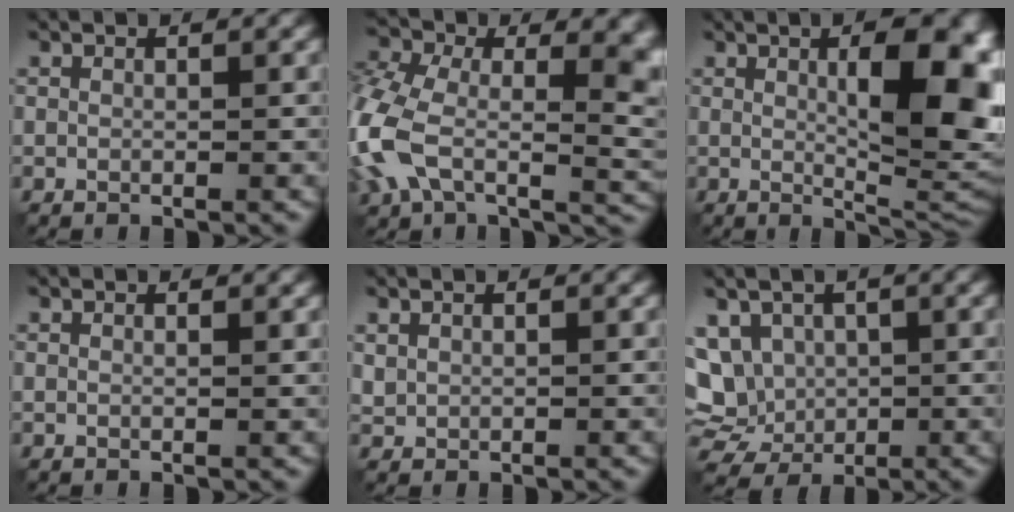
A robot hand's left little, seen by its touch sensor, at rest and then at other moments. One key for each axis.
{"total": 14.5, "fx": -1.2, "fy": 8.8, "fz": 11.4, "tx": -0.262, "ty": -0.024, "tz": -0.022}
{"total": 11.0, "fx": 1.6, "fy": 3.5, "fz": 10.3, "tx": -0.127, "ty": 0.002, "tz": 0.029}
{"total": 0.5, "fx": 0.4, "fy": 0.1, "fz": 0.3, "tx": -0.006, "ty": -0.002, "tz": 0.003}
{"total": 0.7, "fx": 0.5, "fy": 0.6, "fz": 0.2, "tx": -0.005, "ty": -0.001, "tz": 0.014}
{"total": 8.8, "fx": 0.8, "fy": 7.6, "fz": 4.4, "tx": -0.098, "ty": 0.010, "tz": -0.002}